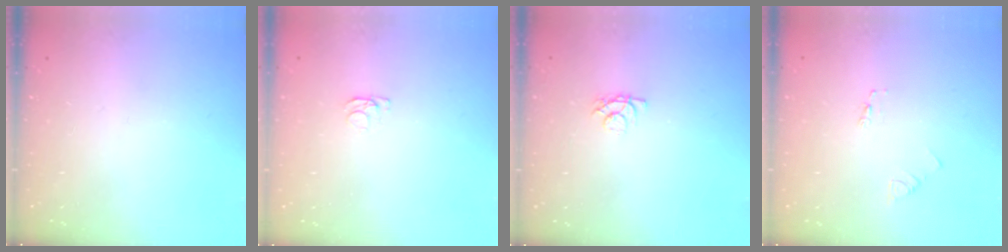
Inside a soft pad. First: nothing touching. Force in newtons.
{"total": 1.2, "press": 1.1, "slide": 0.3}
{"total": 4.2, "press": 4.2, "slide": 0.5}
{"total": 1.8, "press": 1.8, "slide": 0.2}